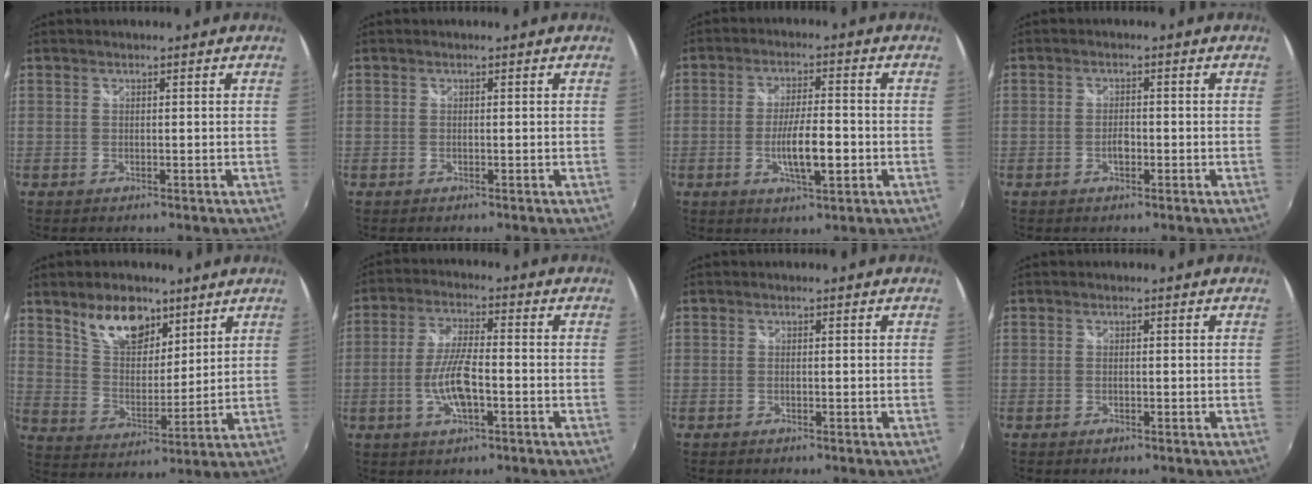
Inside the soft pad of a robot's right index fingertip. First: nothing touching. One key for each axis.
{"total": 0.0}
{"total": 7.8, "fx": -2.1, "fy": 1.6, "fz": 7.3, "tx": -0.136, "ty": -0.006, "tz": -0.032}
{"total": 1.8, "fx": -0.8, "fy": 1.0, "fz": 1.3, "tx": -0.025, "ty": 0.003, "tz": -0.013}
{"total": 11.4, "fx": 7.4, "fy": 6.1, "fz": 6.2, "tx": -0.102, "ty": 0.008, "tz": 0.140}
{"total": 8.3, "fx": -2.5, "fy": 2.2, "fz": 7.6, "tx": -0.153, "ty": 0.001, "tz": -0.047}
{"total": 0.0}
{"total": 0.6, "fx": -0.4, "fy": 0.3, "fz": 0.3, "tx": -0.005, "ty": -0.001, "tz": -0.006}